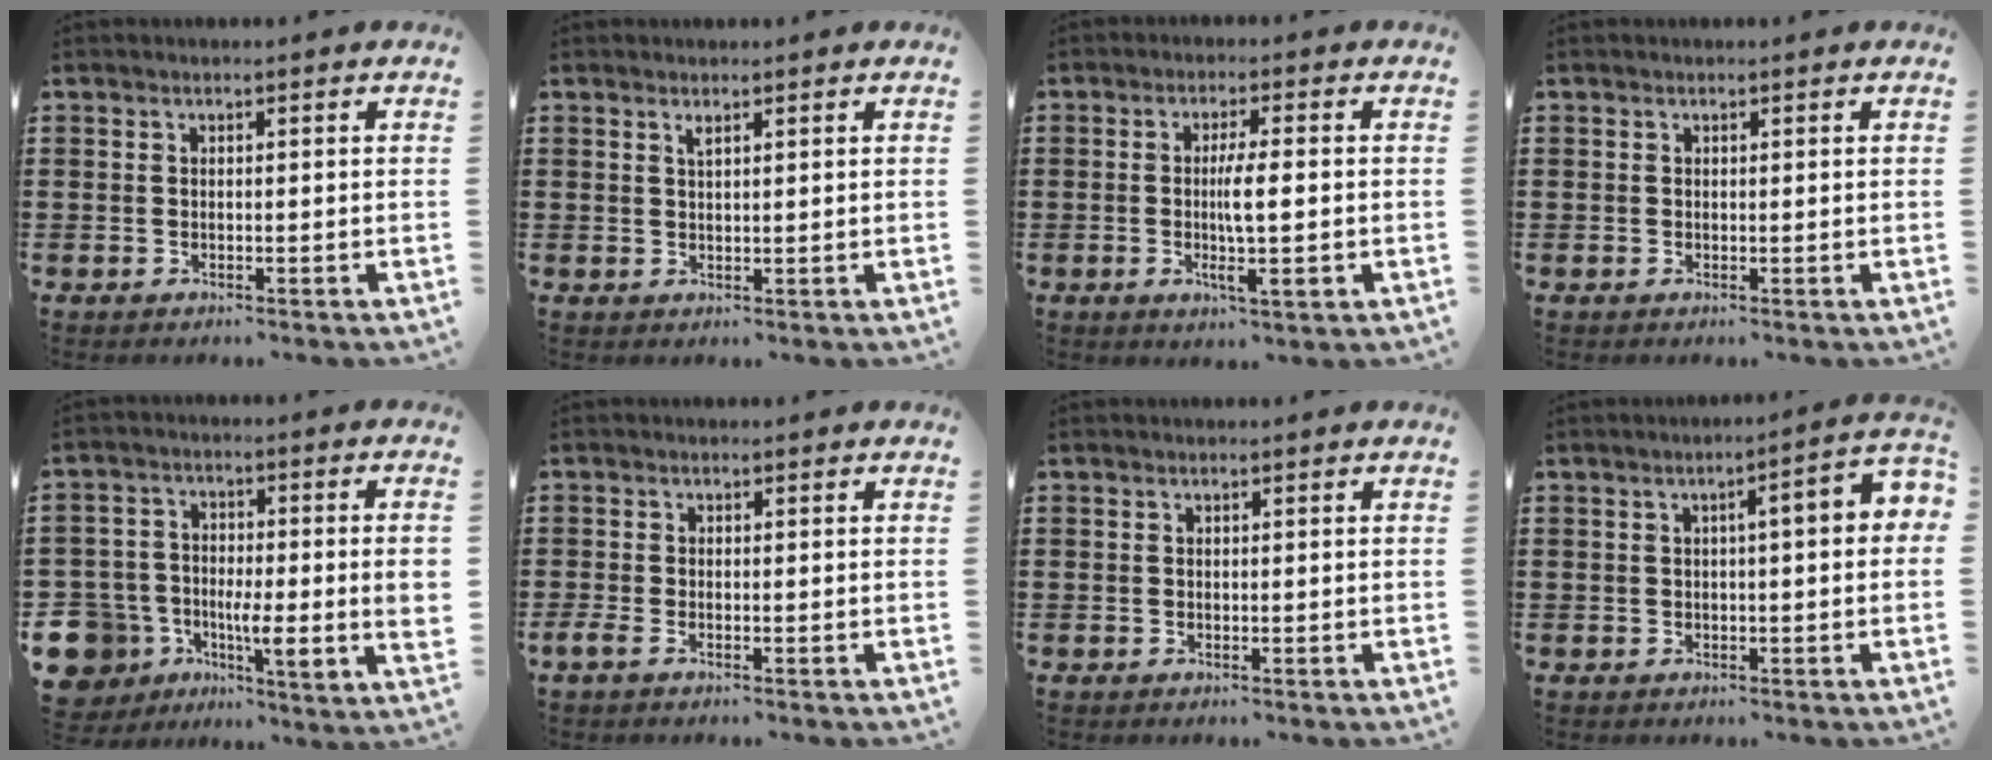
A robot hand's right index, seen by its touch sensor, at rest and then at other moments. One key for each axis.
{"total": 1.0, "fx": 0.6, "fy": 0.1, "fz": 0.7, "tx": -0.016, "ty": -0.001, "tz": 0.012}
{"total": 5.9, "fx": -0.6, "fy": 0.7, "fz": 5.8, "tx": -0.100, "ty": -0.002, "tz": -0.014}
{"total": 0.0}
{"total": 8.6, "fx": -2.6, "fy": 5.9, "fz": 5.7, "tx": -0.160, "ty": -0.008, "tz": -0.048}
{"total": 0.9, "fx": -0.6, "fy": 0.2, "fz": 0.6, "tx": -0.021, "ty": -0.006, "tz": -0.012}
{"total": 0.0}
{"total": 3.7, "fx": 0.1, "fy": 0.4, "fz": 3.7, "tx": -0.058, "ty": 0.001, "tz": -0.004}